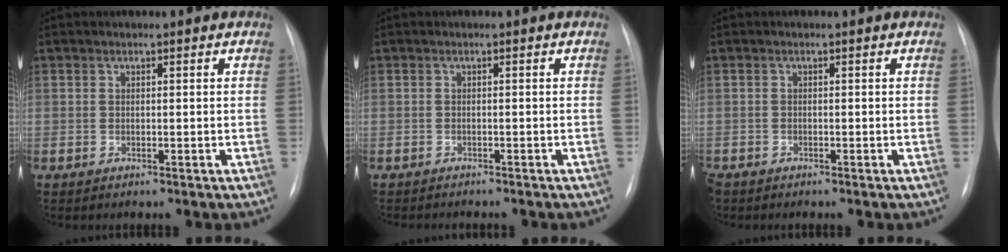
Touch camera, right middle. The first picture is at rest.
{"total": 4.2, "force": [-3.8, 0.7, 1.7], "torque": [-0.022, -0.008, -0.043]}
{"total": 1.2, "force": [-1.0, 0.6, 0.4], "torque": [-0.009, -0.001, -0.016]}